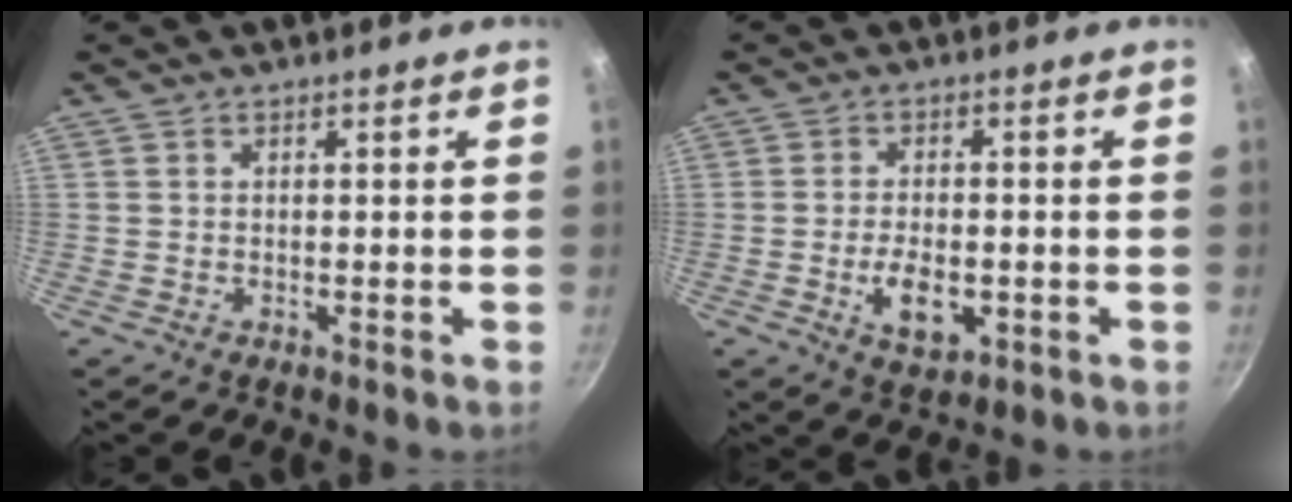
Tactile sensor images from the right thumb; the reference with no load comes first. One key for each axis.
{"total": 7.0, "fx": -1.8, "fy": 3.8, "fz": 5.5, "tx": -0.086, "ty": 0.003, "tz": -0.024}